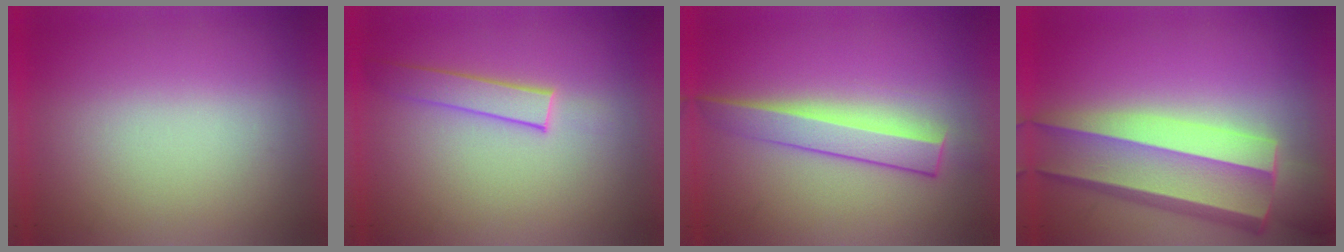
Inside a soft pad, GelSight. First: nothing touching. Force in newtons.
{"total": 1.9}
{"total": 3.2}
{"total": 7.9}